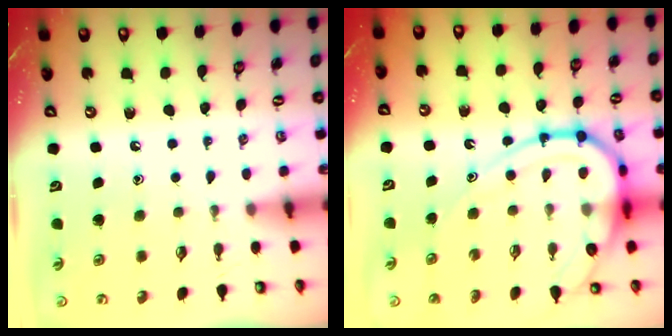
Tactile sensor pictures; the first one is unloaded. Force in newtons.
{"total": 18.1, "press": 18.0, "slide": 1.8}